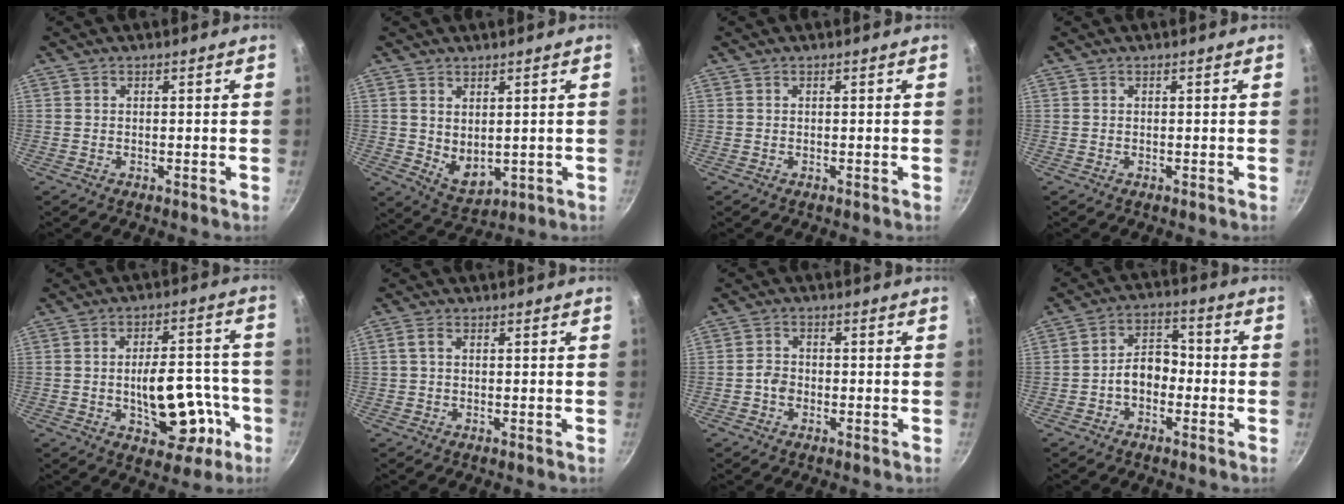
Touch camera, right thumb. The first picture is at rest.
{"total": 6.1, "force": [1.3, 4.0, 4.4], "torque": [-0.063, -0.025, 0.037]}
{"total": 0.0}
{"total": 0.0}
{"total": 15.4, "force": [-4.6, 8.4, 12.1], "torque": [-0.125, 0.040, -0.053]}
{"total": 1.8, "force": [0.3, 1.2, 1.4], "torque": [-0.029, 0.006, 0.005]}
{"total": 2.8, "force": [-1.0, 2.2, 1.2], "torque": [-0.013, 0.017, -0.022]}
{"total": 6.9, "force": [-2.1, 4.8, 4.5], "torque": [-0.044, 0.035, -0.045]}